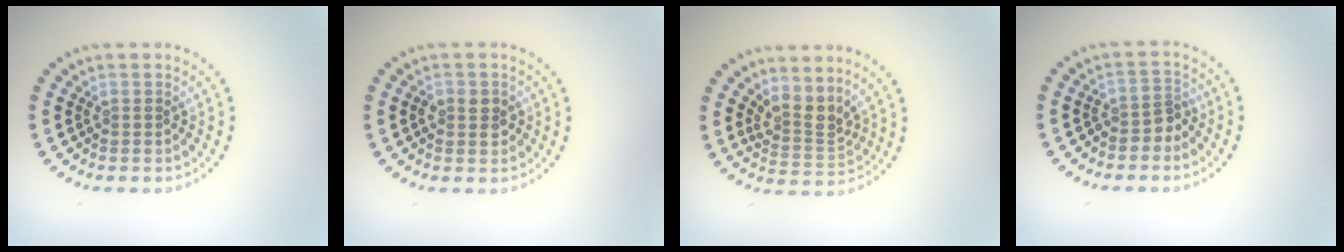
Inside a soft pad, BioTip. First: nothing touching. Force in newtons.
{"total": 1.9, "press": 1.9, "slide": 0.2}
{"total": 2.8, "press": 2.0, "slide": 2.0}
{"total": 2.0, "press": 1.5, "slide": 1.4}